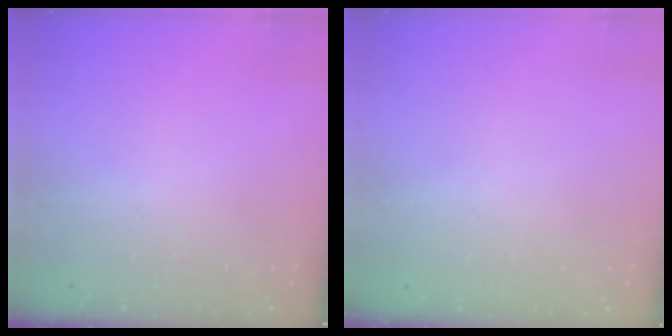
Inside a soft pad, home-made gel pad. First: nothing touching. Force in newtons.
{"total": 0.0}